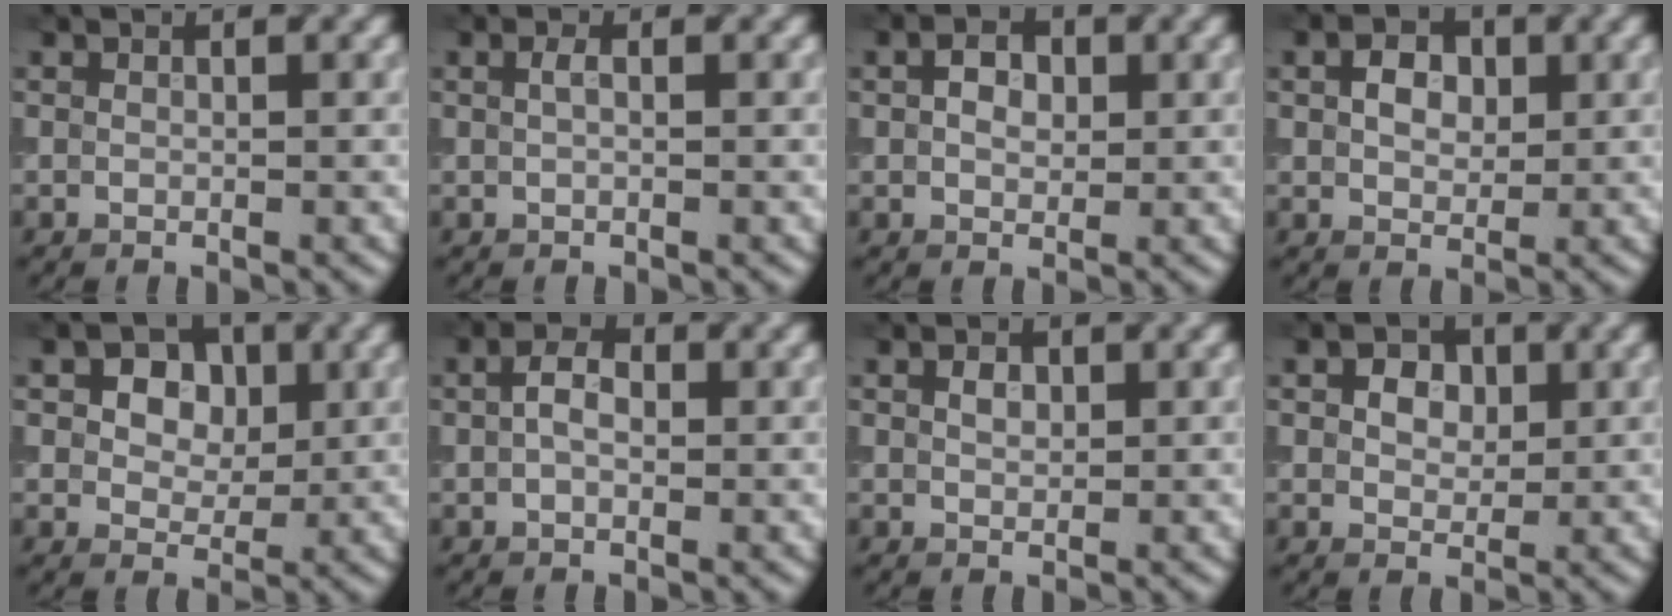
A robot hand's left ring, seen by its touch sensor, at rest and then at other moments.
{"total": 0.8, "force": [0.2, 0.3, 0.7], "torque": [-0.016, 0.003, 0.003]}
{"total": 2.6, "force": [0.5, 1.8, 1.7], "torque": [-0.033, 0.003, 0.006]}
{"total": 3.0, "force": [0.7, 2.2, 1.9], "torque": [-0.037, 0.004, 0.010]}
{"total": 5.2, "force": [1.7, 3.7, 3.3], "torque": [-0.044, 0.009, 0.005]}
{"total": 2.7, "force": [0.3, 1.7, 2.1], "torque": [-0.036, 0.004, -0.001]}
{"total": 1.3, "force": [0.4, 0.8, 0.8], "torque": [-0.014, 0.002, 0.008]}
{"total": 3.1, "force": [1.1, 2.2, 1.9], "torque": [-0.031, 0.003, 0.010]}